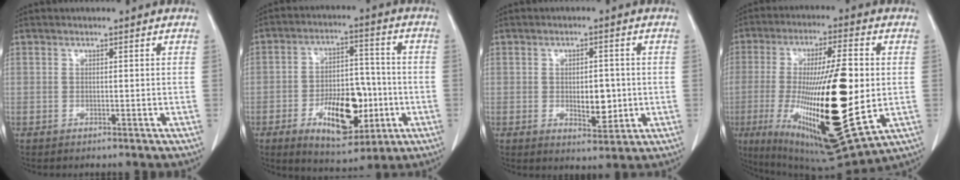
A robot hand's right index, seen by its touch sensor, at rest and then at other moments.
{"total": 13.5, "force": [-4.3, 6.2, 11.2], "torque": [-0.177, 0.013, -0.059]}
{"total": 6.3, "force": [-0.6, 2.7, 5.7], "torque": [-0.085, -0.007, -0.002]}
{"total": 27.1, "force": [-3.2, 5.4, 26.3], "torque": [-0.486, -0.038, -0.046]}